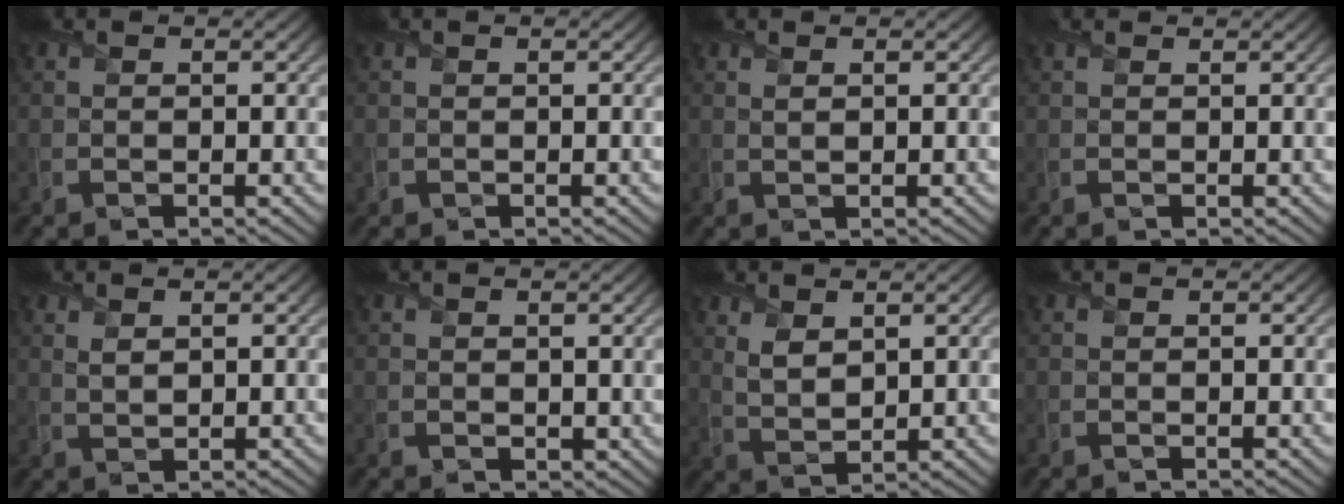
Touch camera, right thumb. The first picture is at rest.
{"total": 0.9, "force": [-0.2, 0.8, 0.2], "torque": [-0.006, -0.005, -0.007]}
{"total": 0.8, "force": [0.5, 0.2, 0.6], "torque": [-0.016, 0.002, 0.010]}
{"total": 0.8, "force": [0.7, 0.2, 0.2], "torque": [-0.010, 0.005, 0.010]}
{"total": 1.5, "force": [0.8, 0.6, 1.1], "torque": [-0.032, -0.001, 0.021]}
{"total": 0.7, "force": [0.2, 0.6, 0.4], "torque": [-0.010, -0.005, 0.006]}
{"total": 3.8, "force": [1.8, 1.9, 2.7], "torque": [-0.069, -0.005, 0.042]}
{"total": 0.0}